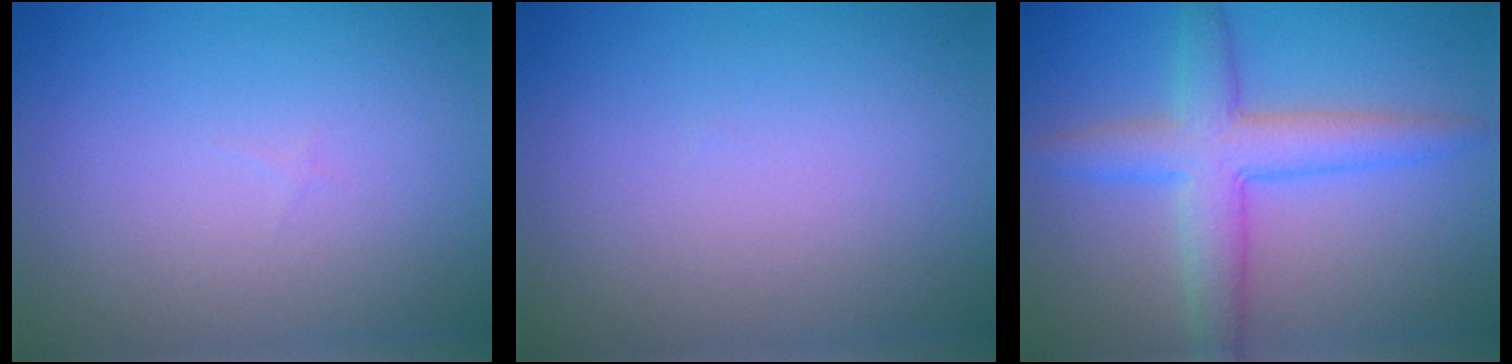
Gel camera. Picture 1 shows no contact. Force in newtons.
{"total": 0.0}
{"total": 5.5, "press": 5.5, "slide": 0.1}